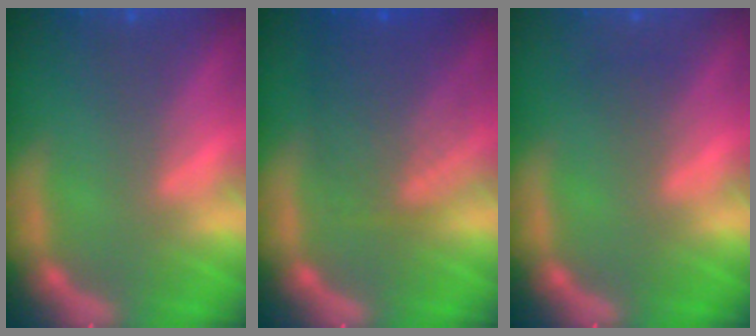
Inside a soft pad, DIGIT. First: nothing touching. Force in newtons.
{"total": 6.6}
{"total": 1.0}